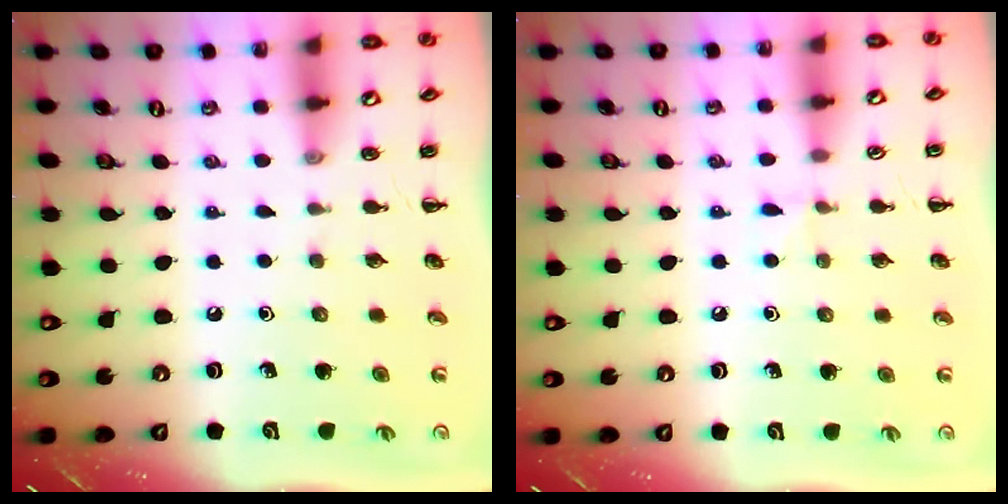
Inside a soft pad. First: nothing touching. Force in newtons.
{"total": 3.3, "press": 3.1, "slide": 1.2}